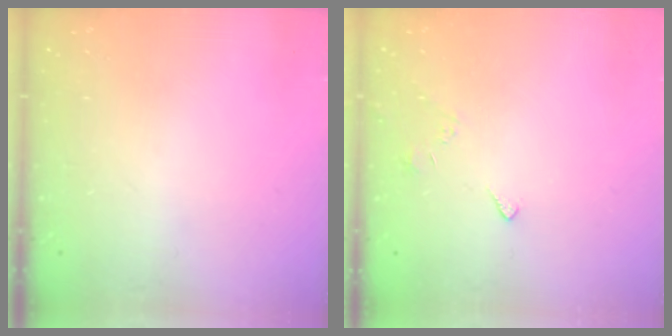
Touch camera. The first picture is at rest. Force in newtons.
{"total": 2.7, "press": 2.6, "slide": 0.4}